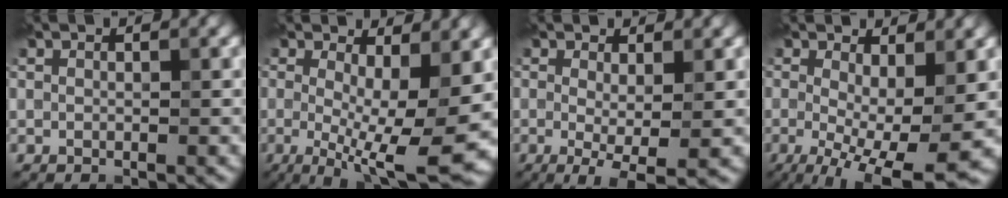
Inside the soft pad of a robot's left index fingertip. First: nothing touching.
{"total": 10.7, "force": [-0.7, 3.0, 10.3], "torque": [-0.150, -0.016, -0.011]}
{"total": 3.6, "force": [-0.3, 0.8, 3.5], "torque": [-0.056, -0.011, -0.005]}
{"total": 9.4, "force": [-1.6, 3.0, 8.7], "torque": [-0.139, -0.014, -0.019]}